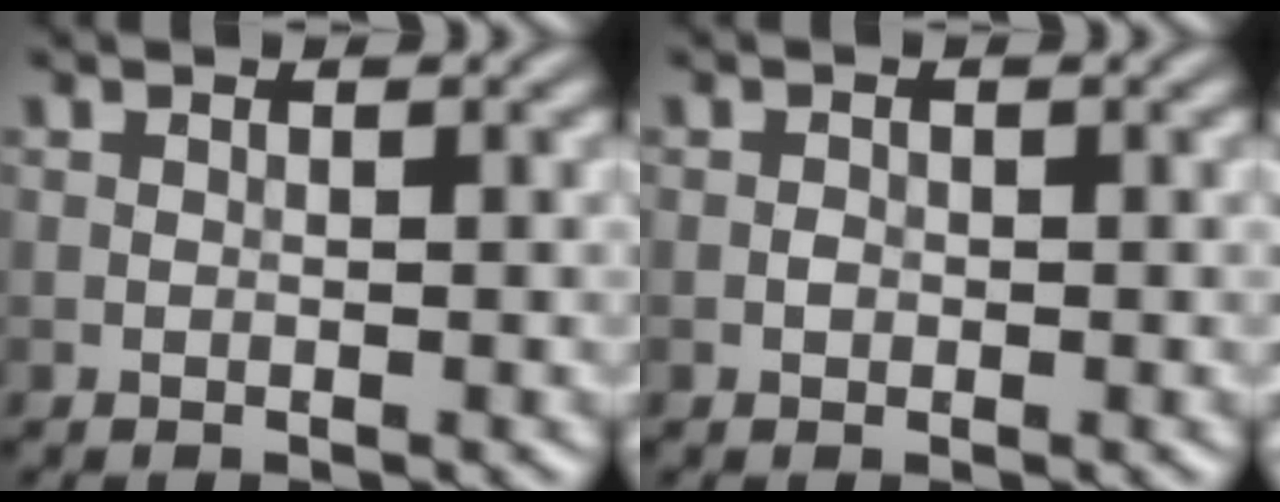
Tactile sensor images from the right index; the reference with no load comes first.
{"total": 0.6, "force": [-0.1, 0.5, 0.3], "torque": [-0.003, -0.001, -0.003]}